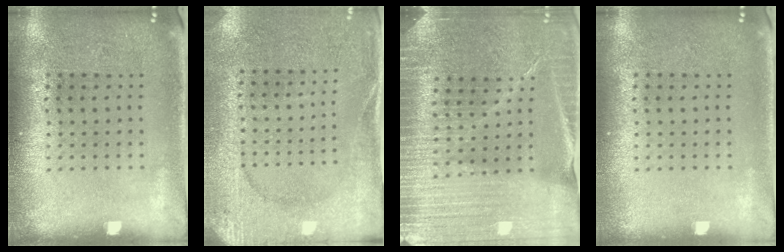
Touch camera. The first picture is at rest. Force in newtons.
{"total": 2.6, "press": 2.6, "slide": 0.4}
{"total": 4.3, "press": 4.0, "slide": 1.7}
{"total": 0.0}